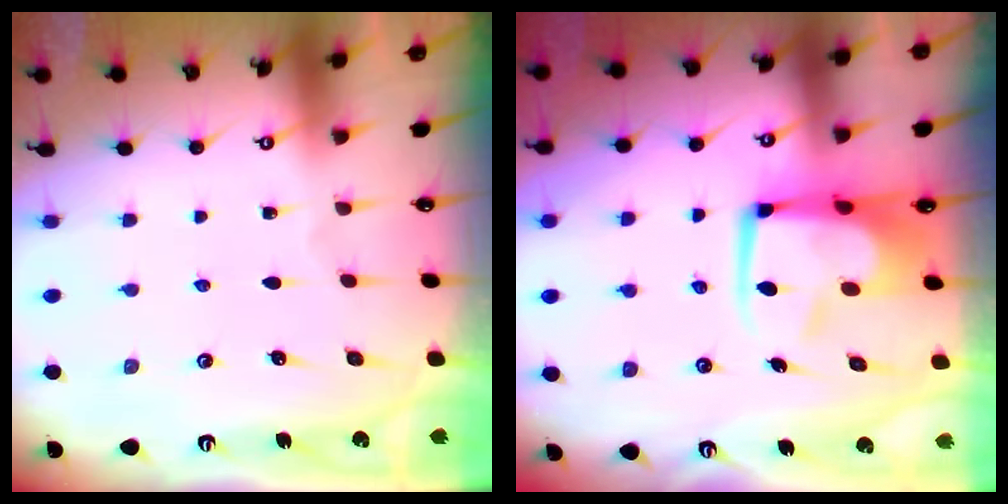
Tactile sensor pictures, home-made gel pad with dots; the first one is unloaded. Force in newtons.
{"total": 9.9, "press": 9.8, "slide": 1.2}